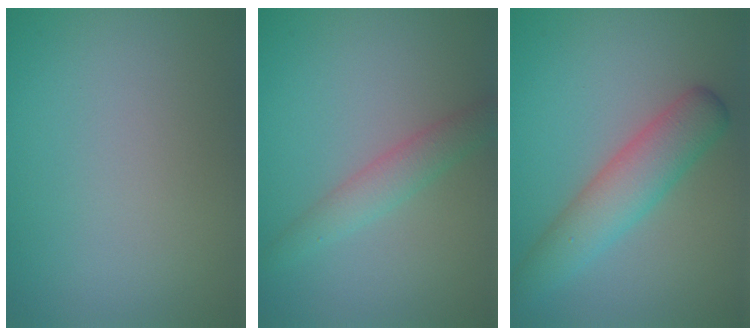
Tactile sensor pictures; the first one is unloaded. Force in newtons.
{"total": 2.4, "press": 2.4, "slide": 0.0}
{"total": 4.7, "press": 4.7, "slide": 0.1}